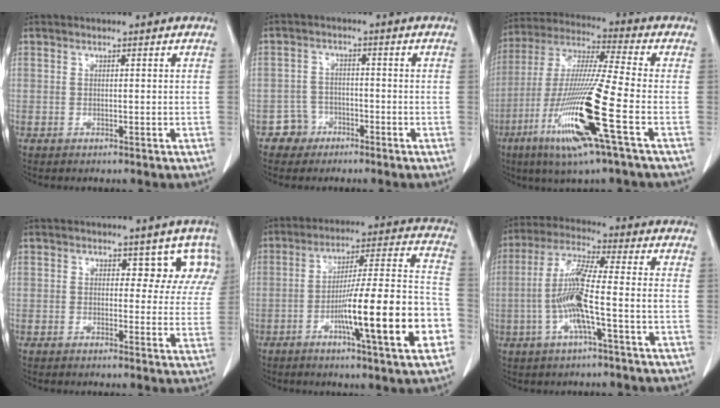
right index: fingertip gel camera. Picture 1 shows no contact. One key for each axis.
{"total": 3.7, "fx": -2.2, "fy": 2.9, "fz": -0.4, "tx": 0.013, "ty": 0.015, "tz": -0.038}
{"total": 17.7, "fx": -6.8, "fy": -0.6, "fz": 16.3, "tx": -0.346, "ty": -0.029, "tz": -0.135}
{"total": 5.3, "fx": 3.3, "fy": 3.5, "fz": 2.2, "tx": 0.005, "ty": 0.000, "tz": 0.015}
{"total": 18.8, "fx": -6.6, "fy": 0.7, "fz": 17.6, "tx": -0.248, "ty": 0.006, "tz": -0.100}
{"total": 9.9, "fx": -2.2, "fy": 0.2, "fz": 9.6, "tx": -0.200, "ty": 0.004, "tz": -0.050}